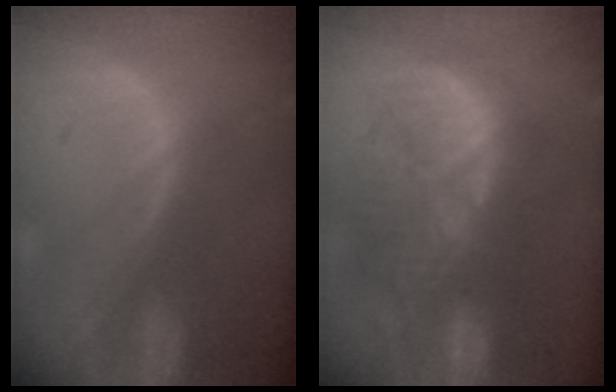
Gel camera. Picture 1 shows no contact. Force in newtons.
{"total": 11.4, "press": 11.2, "slide": 2.4}